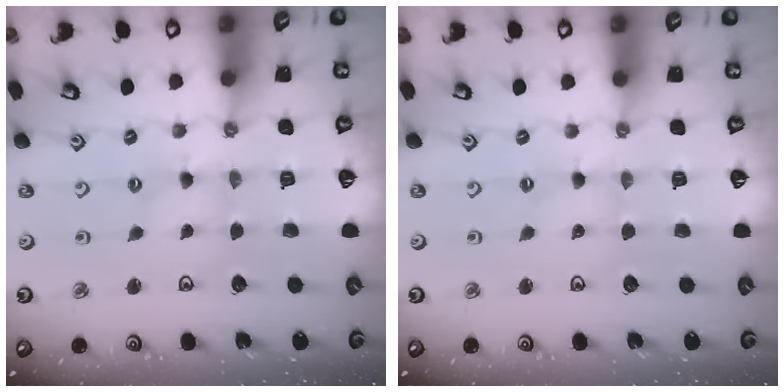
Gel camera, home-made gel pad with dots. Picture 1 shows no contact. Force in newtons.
{"total": 0.0}